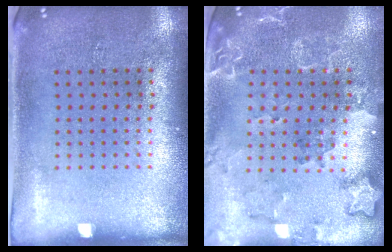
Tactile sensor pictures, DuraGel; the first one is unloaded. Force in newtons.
{"total": 2.0, "press": 1.9, "slide": 0.7}